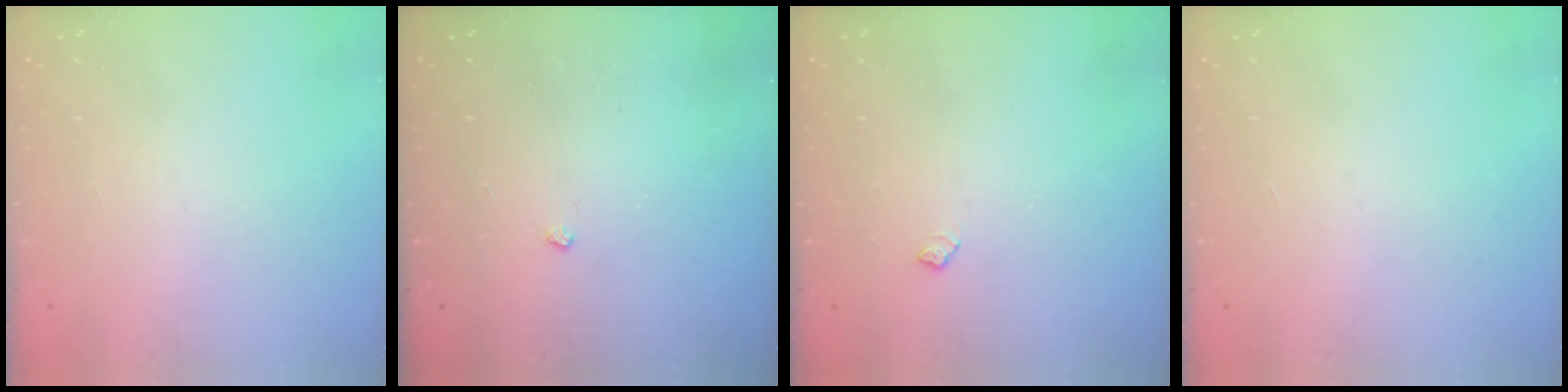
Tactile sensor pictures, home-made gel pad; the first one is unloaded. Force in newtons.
{"total": 3.0, "press": 2.9, "slide": 0.4}
{"total": 5.1, "press": 5.0, "slide": 0.6}
{"total": 0.0}